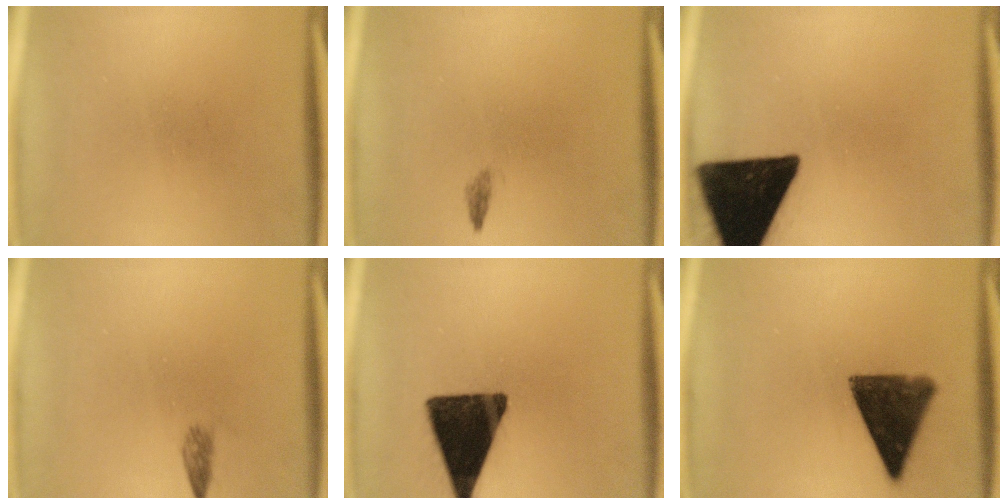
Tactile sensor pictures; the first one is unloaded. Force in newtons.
{"total": 0.8}
{"total": 18.9}
{"total": 1.3}
{"total": 16.0}
{"total": 12.0}